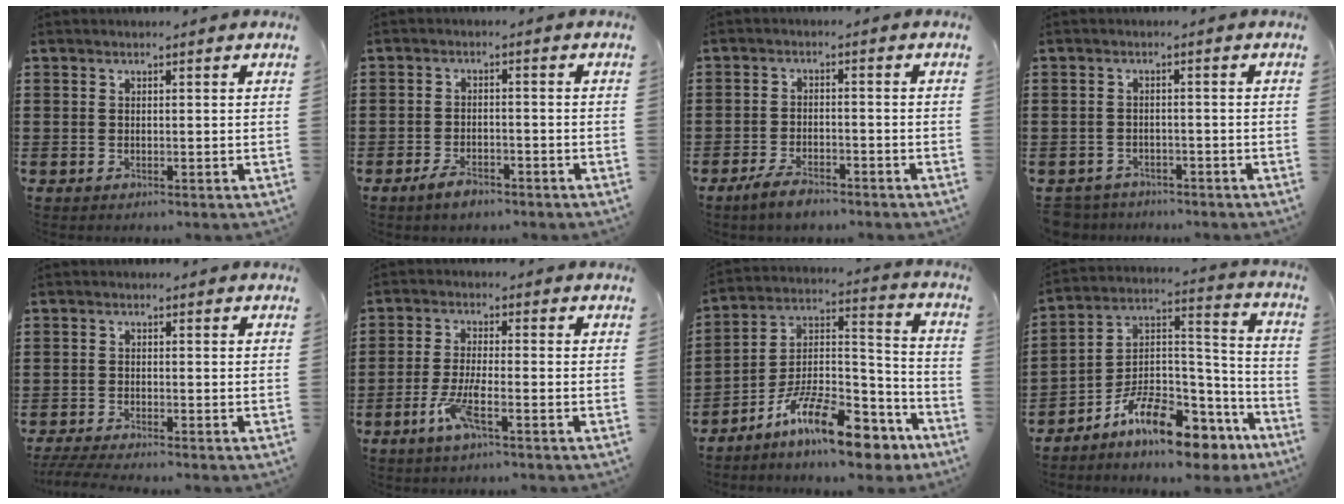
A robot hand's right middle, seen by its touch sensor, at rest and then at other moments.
{"total": 3.0, "force": [-2.2, 1.0, 1.7], "torque": [-0.037, 0.000, -0.043]}
{"total": 3.8, "force": [-3.0, 1.0, 2.0], "torque": [-0.048, 0.001, -0.061]}
{"total": 2.5, "force": [-2.4, 0.6, -0.1], "torque": [-0.008, -0.003, -0.054]}
{"total": 2.5, "force": [-2.2, 0.0, 1.1], "torque": [-0.025, -0.004, -0.045]}
{"total": 5.4, "force": [-2.9, 0.9, 4.4], "torque": [-0.092, -0.004, -0.054]}
{"total": 14.3, "force": [-10.4, 3.7, 9.1], "torque": [-0.169, 0.027, -0.193]}
{"total": 10.9, "force": [-8.1, 3.7, 6.3], "torque": [-0.121, 0.020, -0.158]}